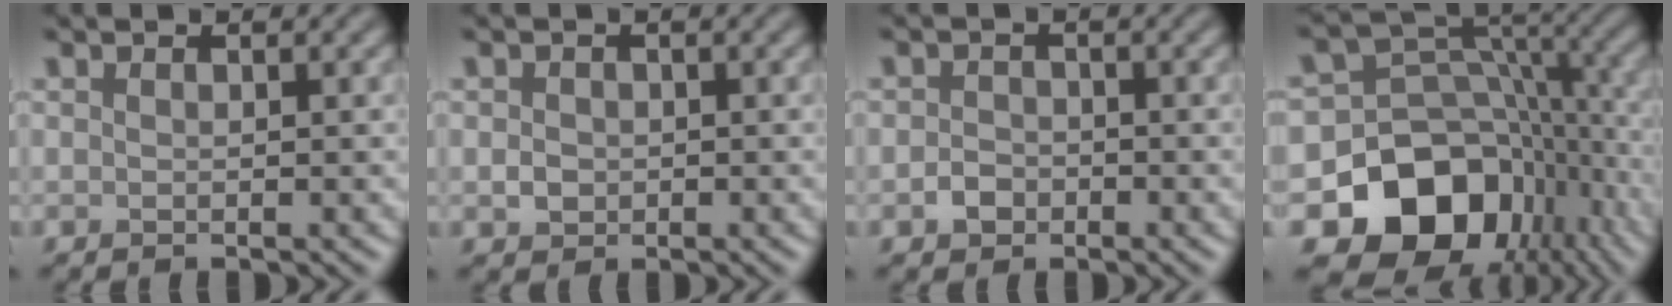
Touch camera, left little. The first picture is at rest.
{"total": 1.3, "force": [-0.2, 1.2, 0.5], "torque": [-0.006, -0.003, -0.006]}
{"total": 1.6, "force": [-0.8, 1.3, 0.6], "torque": [-0.006, 0.001, -0.018]}
{"total": 13.0, "force": [-5.9, 9.8, 6.1], "torque": [-0.112, -0.010, -0.101]}